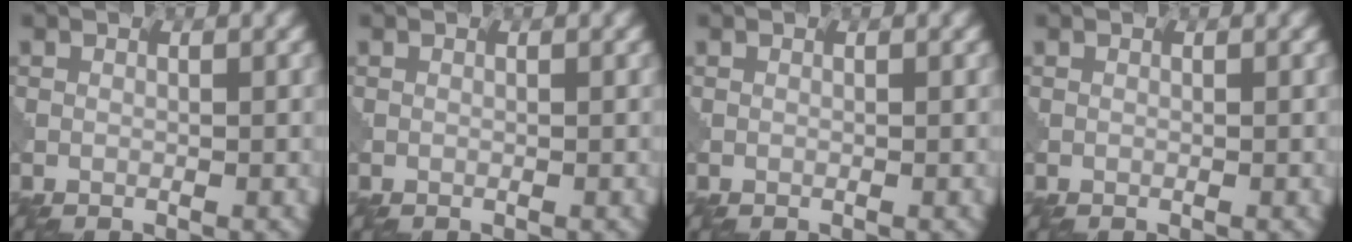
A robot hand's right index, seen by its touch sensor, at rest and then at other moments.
{"total": 0.0}
{"total": 0.0}
{"total": 0.0}